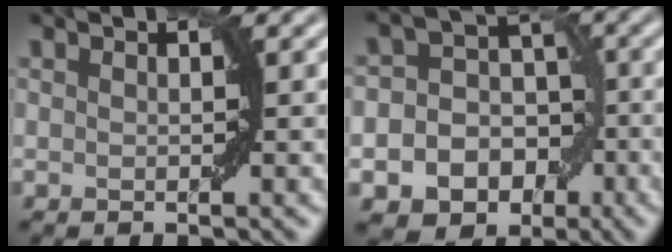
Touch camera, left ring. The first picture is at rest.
{"total": 10.1, "force": [-4.0, 8.7, 3.2], "torque": [-0.039, -0.006, -0.076]}